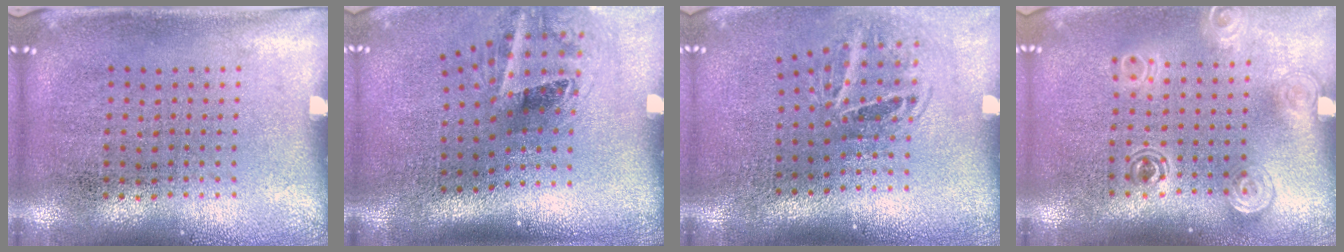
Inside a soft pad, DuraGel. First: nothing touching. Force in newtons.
{"total": 2.1, "press": 1.3, "slide": 1.6}
{"total": 1.9, "press": 1.3, "slide": 1.4}
{"total": 1.6, "press": 1.3, "slide": 0.9}